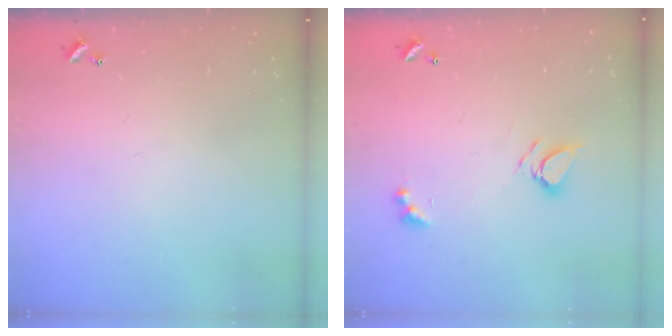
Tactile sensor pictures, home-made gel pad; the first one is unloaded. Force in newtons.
{"total": 5.2, "press": 5.2, "slide": 0.4}